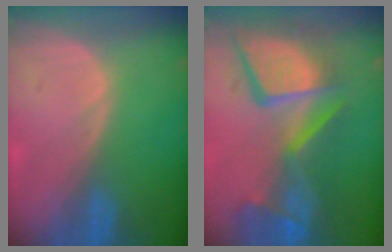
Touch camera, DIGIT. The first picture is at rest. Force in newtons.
{"total": 13.9, "press": 11.3, "slide": 8.1}